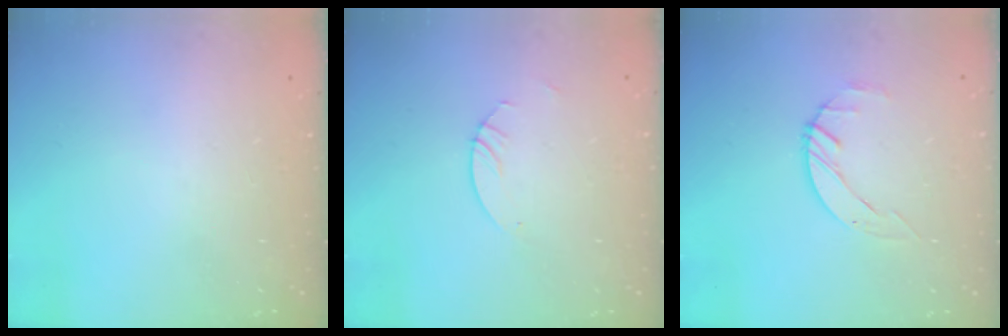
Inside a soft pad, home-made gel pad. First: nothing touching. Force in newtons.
{"total": 2.4, "press": 2.4, "slide": 0.2}
{"total": 1.4, "press": 1.4, "slide": 0.2}